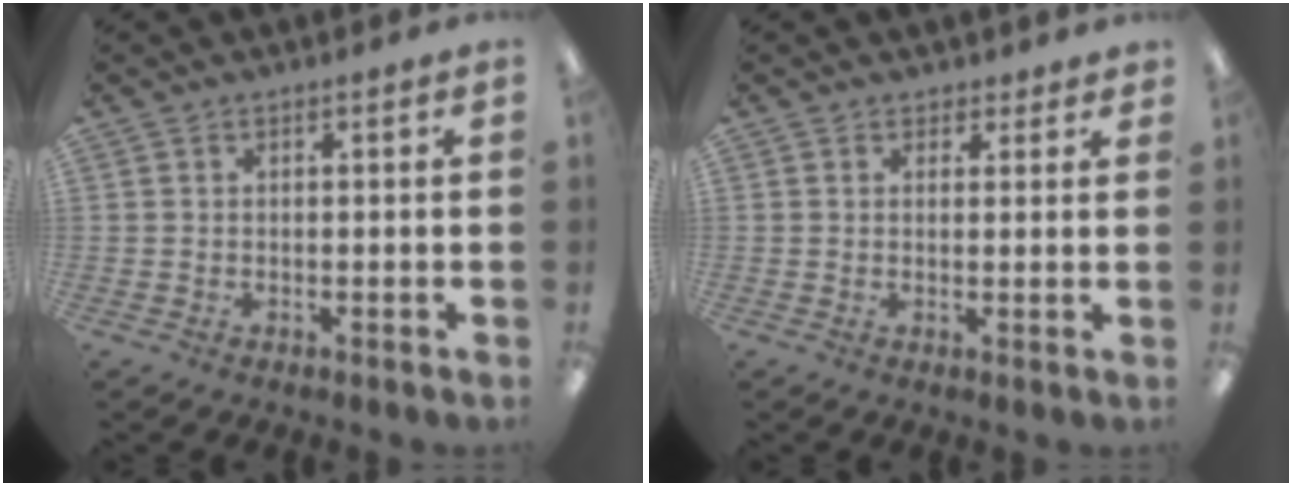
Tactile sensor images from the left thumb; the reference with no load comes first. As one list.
[{"total": 1.8, "force": [1.4, 1.2, 0.2], "torque": [0.003, -0.002, 0.025]}]